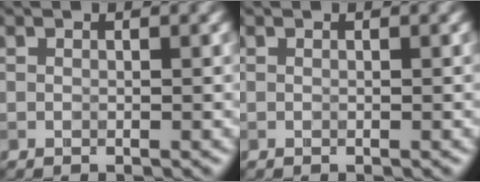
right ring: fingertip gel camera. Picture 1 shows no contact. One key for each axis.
{"total": 0.0}